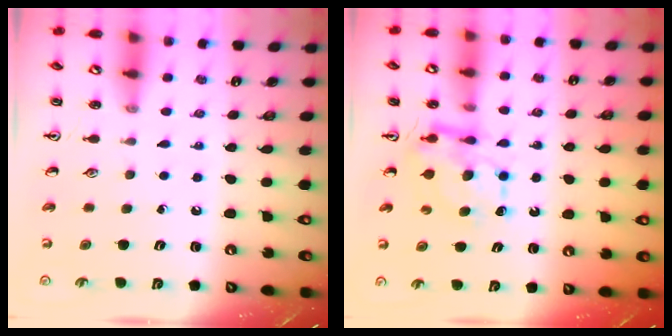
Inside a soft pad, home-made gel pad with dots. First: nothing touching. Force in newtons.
{"total": 7.0, "press": 7.0, "slide": 0.6}